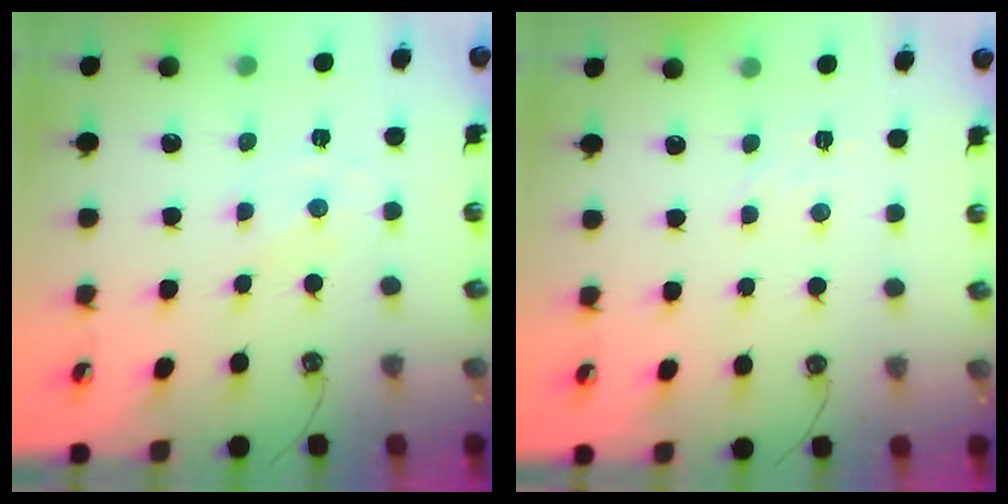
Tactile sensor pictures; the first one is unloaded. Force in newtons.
{"total": 1.6, "press": 1.5, "slide": 0.4}